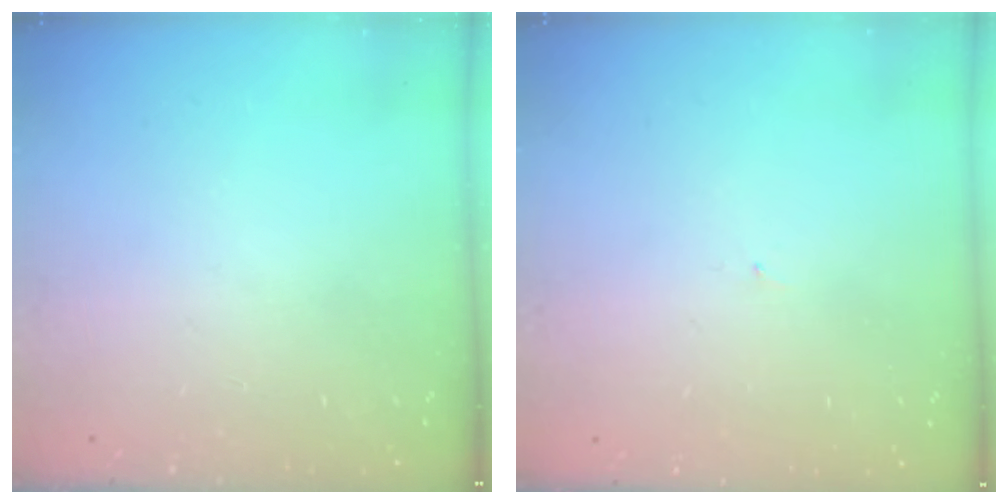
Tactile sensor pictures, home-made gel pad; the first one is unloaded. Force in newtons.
{"total": 0.8, "press": 0.8, "slide": 0.1}